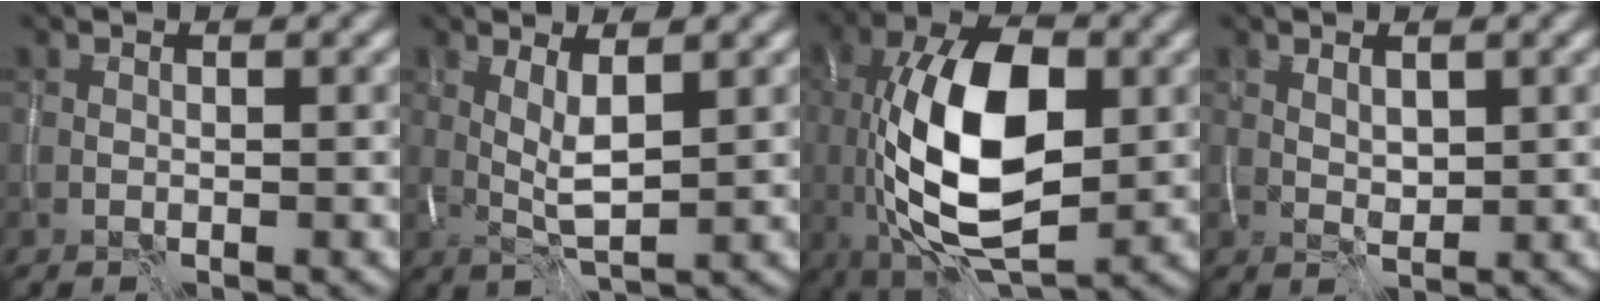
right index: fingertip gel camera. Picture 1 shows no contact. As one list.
[{"total": 3.3, "force": [0.7, 0.9, 3.1], "torque": [-0.061, -0.008, 0.017]}, {"total": 13.0, "force": [-0.5, 6.4, 11.3], "torque": [-0.201, 0.003, -0.014]}, {"total": 1.7, "force": [0.7, 0.7, 1.3], "torque": [-0.027, -0.004, 0.016]}]